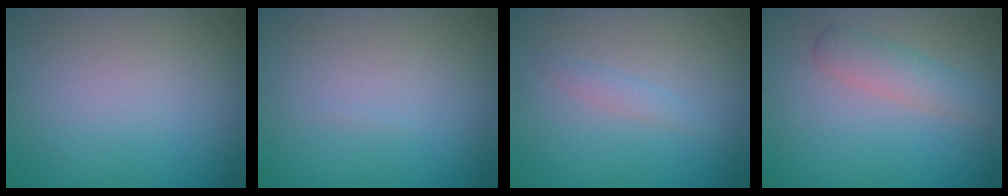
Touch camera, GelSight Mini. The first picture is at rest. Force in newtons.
{"total": 0.0}
{"total": 1.0, "press": 1.0, "slide": 0.0}
{"total": 2.5, "press": 2.5, "slide": 0.0}